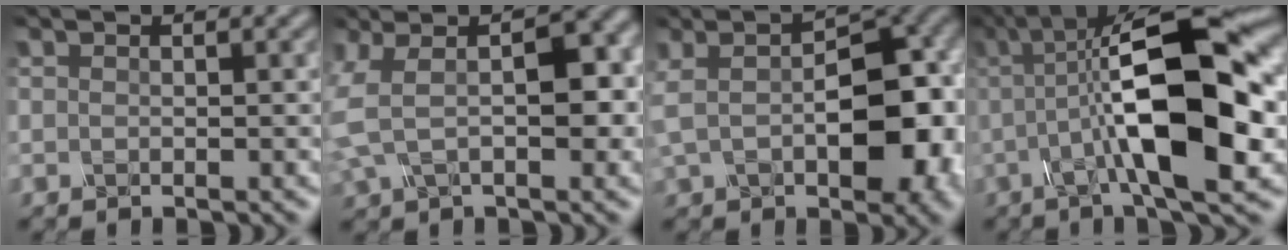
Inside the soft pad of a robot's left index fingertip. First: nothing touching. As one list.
[{"total": 6.8, "force": [0.3, 3.6, 5.8], "torque": [-0.111, 0.009, 0.001]}, {"total": 10.7, "force": [-0.5, 5.4, 9.2], "torque": [-0.147, -0.001, -0.006]}, {"total": 13.1, "force": [-0.2, 4.0, 12.5], "torque": [-0.200, 0.014, -0.013]}]